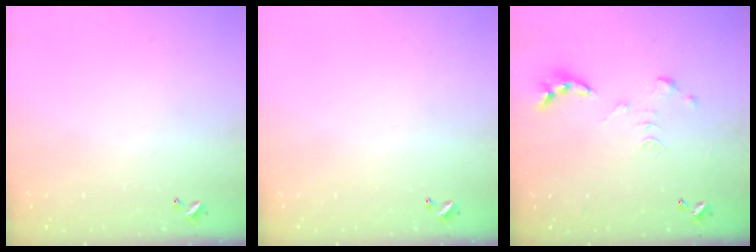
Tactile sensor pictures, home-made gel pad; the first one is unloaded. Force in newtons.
{"total": 0.0}
{"total": 0.0}